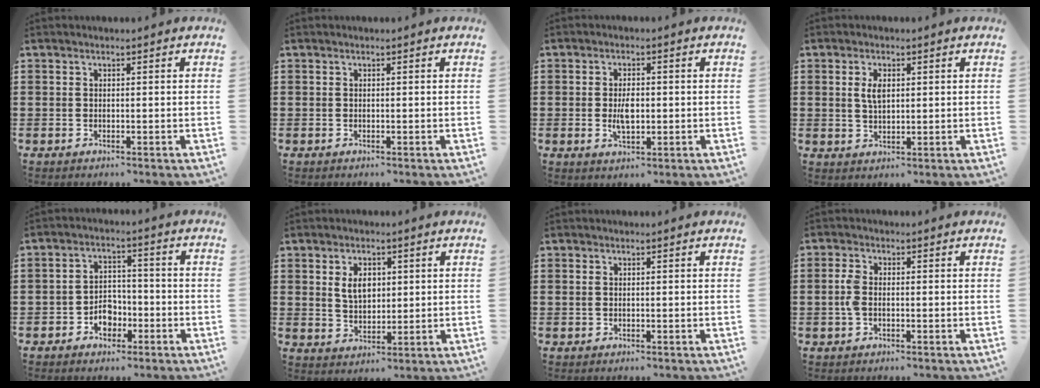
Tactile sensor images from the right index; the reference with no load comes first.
{"total": 0.0}
{"total": 3.8, "force": [-0.2, 1.9, 3.3], "torque": [-0.054, 0.002, -0.006]}
{"total": 3.1, "force": [0.8, 1.5, 2.6], "torque": [-0.056, 0.007, 0.013]}
{"total": 4.2, "force": [-2.1, 3.1, 1.9], "torque": [-0.039, 0.008, -0.042]}
{"total": 4.3, "force": [1.2, 2.8, 3.0], "torque": [-0.060, 0.009, 0.018]}
{"total": 0.7, "force": [0.1, 0.5, 0.6], "torque": [-0.013, 0.002, 0.002]}
{"total": 2.8, "force": [-0.3, 1.4, 2.4], "torque": [-0.062, -0.002, -0.011]}